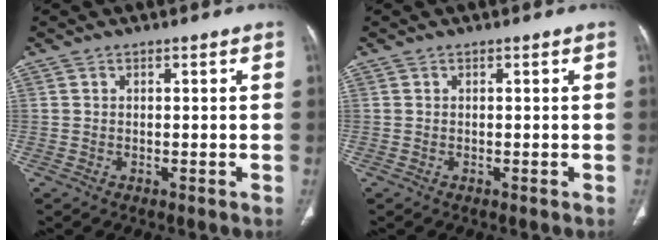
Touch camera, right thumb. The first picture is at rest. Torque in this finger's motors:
{"motor_torque": [0.00, 0.00, 0.00, 0.00, 0.00]}